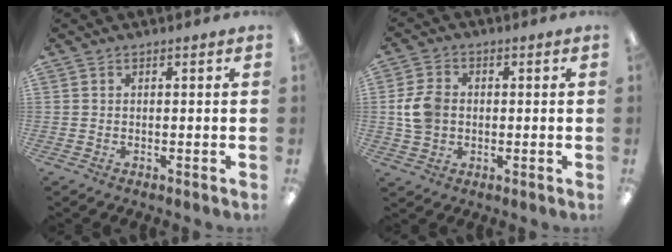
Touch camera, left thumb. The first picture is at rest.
{"total": 7.7, "force": [0.1, 6.1, 4.7], "torque": [-0.103, 0.008, 0.002]}